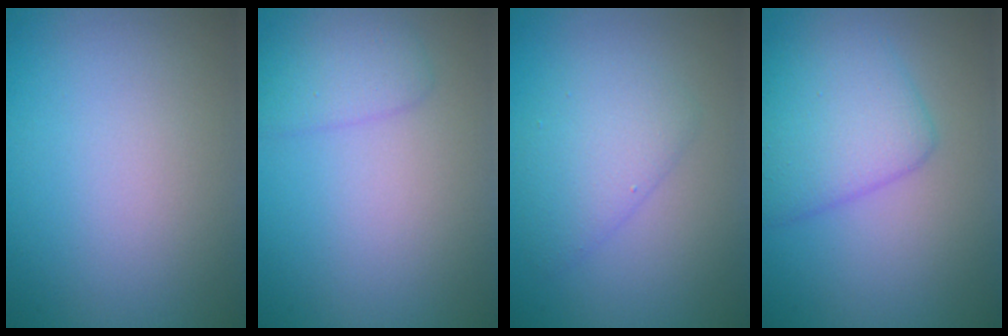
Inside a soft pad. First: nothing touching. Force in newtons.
{"total": 2.1, "press": 2.1, "slide": 0.1}
{"total": 3.0, "press": 3.0, "slide": 0.3}
{"total": 4.6, "press": 4.6, "slide": 0.1}